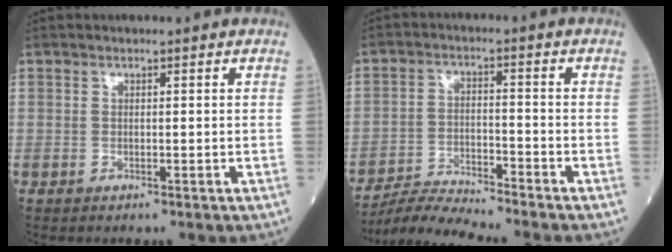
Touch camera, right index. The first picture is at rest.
{"total": 6.4, "force": [-6.2, -1.6, 0.2], "torque": [-0.012, -0.010, -0.118]}